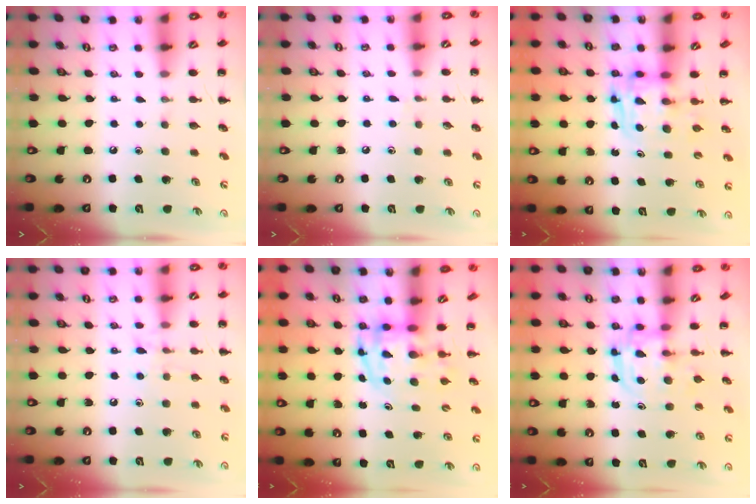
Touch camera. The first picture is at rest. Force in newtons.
{"total": 3.9, "press": 3.5, "slide": 1.7}
{"total": 2.7, "press": 2.7, "slide": 0.2}
{"total": 7.0, "press": 6.9, "slide": 1.3}
{"total": 3.9, "press": 3.8, "slide": 0.7}
{"total": 2.7, "press": 2.7, "slide": 0.3}